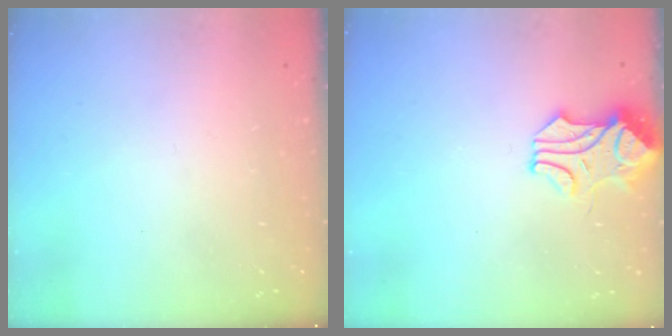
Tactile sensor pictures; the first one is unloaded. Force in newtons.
{"total": 1.1, "press": 1.0, "slide": 0.3}